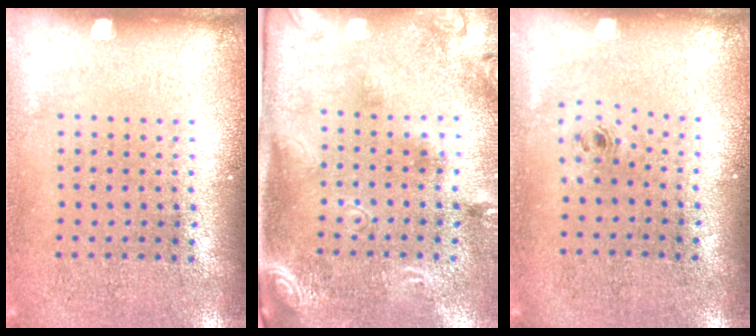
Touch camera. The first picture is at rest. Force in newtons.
{"total": 2.6, "press": 1.7, "slide": 2.0}
{"total": 0.7, "press": 0.3, "slide": 0.6}